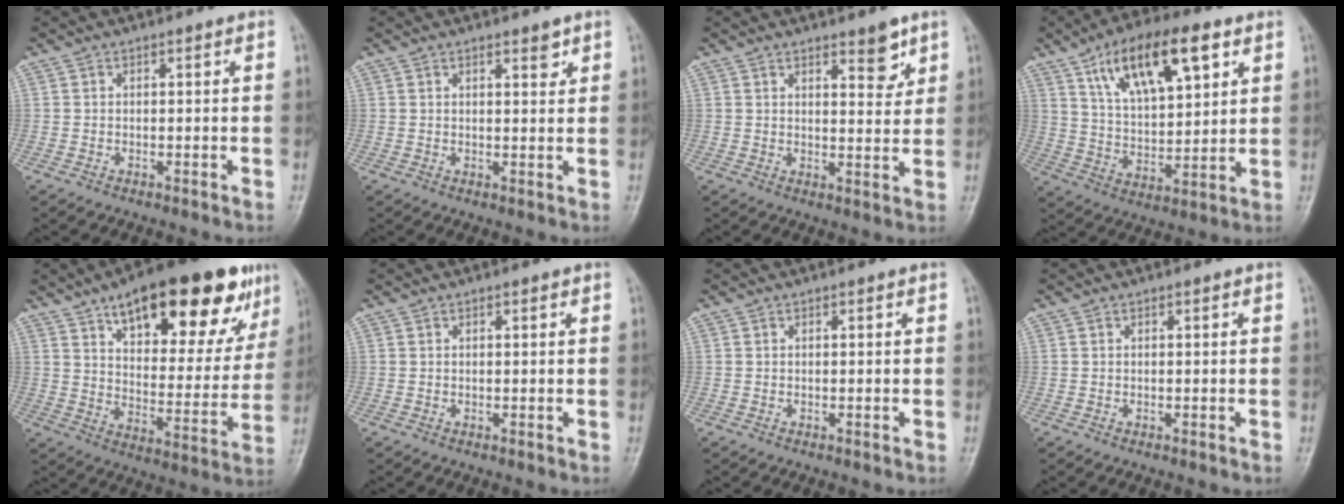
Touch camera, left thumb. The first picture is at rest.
{"total": 2.3, "force": [1.6, 0.8, 1.5], "torque": [-0.012, -0.010, 0.023]}
{"total": 5.0, "force": [3.2, 1.8, 3.4], "torque": [-0.028, -0.023, 0.045]}
{"total": 17.2, "force": [8.6, 7.2, 13.1], "torque": [-0.191, -0.022, 0.152]}
{"total": 27.2, "force": [16.0, 10.8, 19.1], "torque": [-0.231, -0.029, 0.235]}
{"total": 0.6, "force": [0.3, 0.2, 0.5], "torque": [-0.007, 0.000, 0.004]}
{"total": 0.0}
{"total": 0.0}